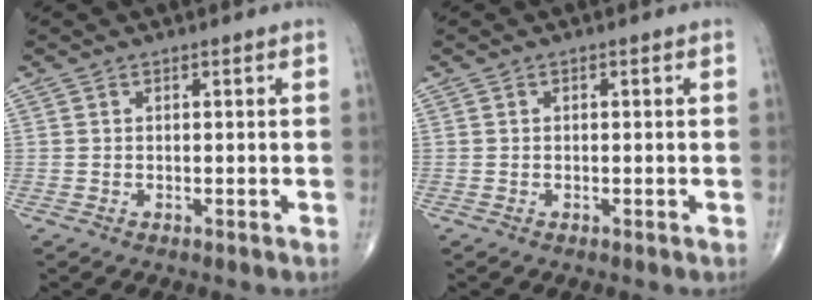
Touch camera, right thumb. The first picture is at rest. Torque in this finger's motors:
{"motor_torque": [-0.24, -0.45, -0.20, -0.10, -0.02]}